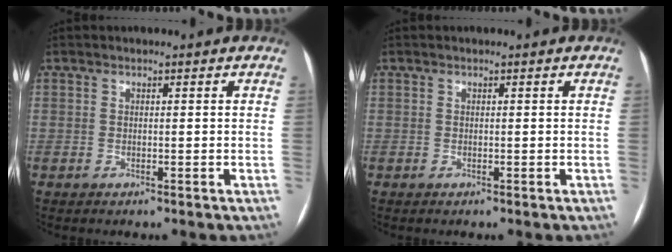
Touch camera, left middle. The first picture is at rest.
{"total": 0.0}